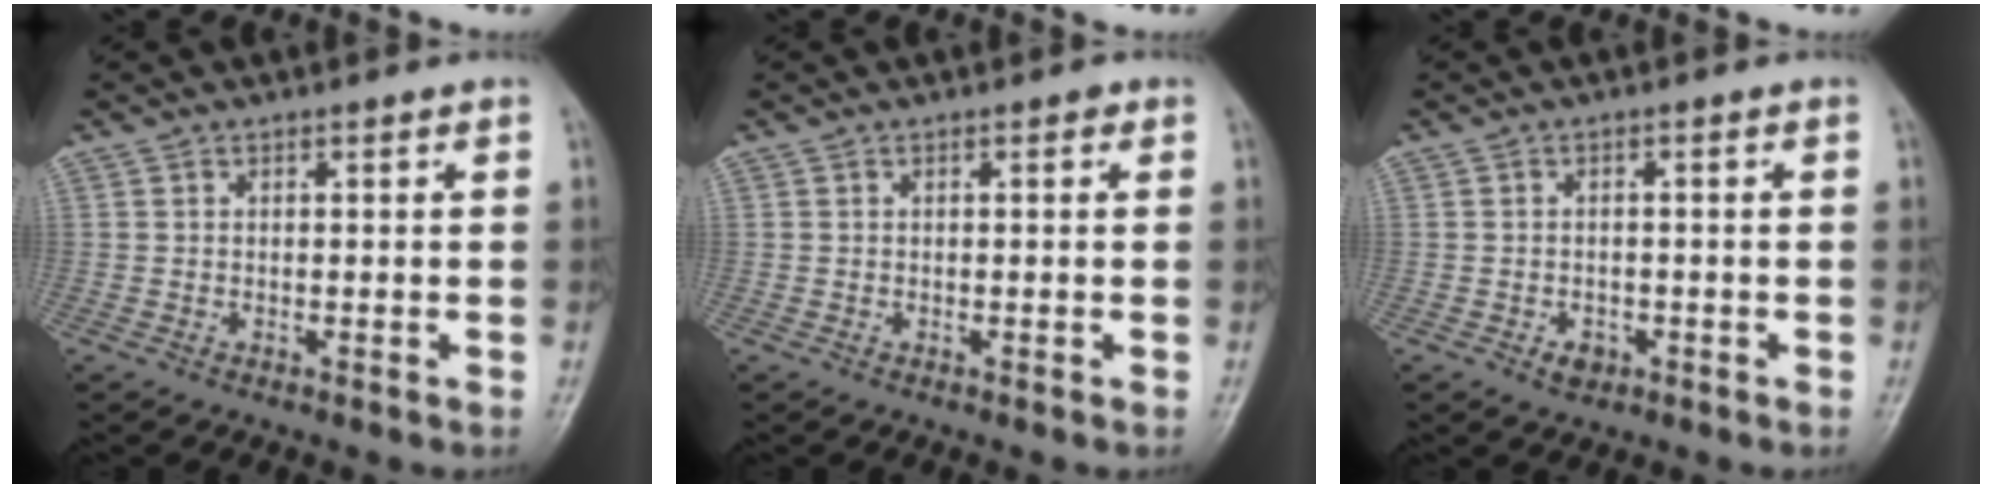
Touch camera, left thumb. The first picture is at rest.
{"total": 0.5, "force": [0.1, 0.4, 0.4], "torque": [0.001, 0.002, -0.003]}
{"total": 2.4, "force": [-1.2, 1.9, 1.0], "torque": [-0.004, 0.005, -0.016]}